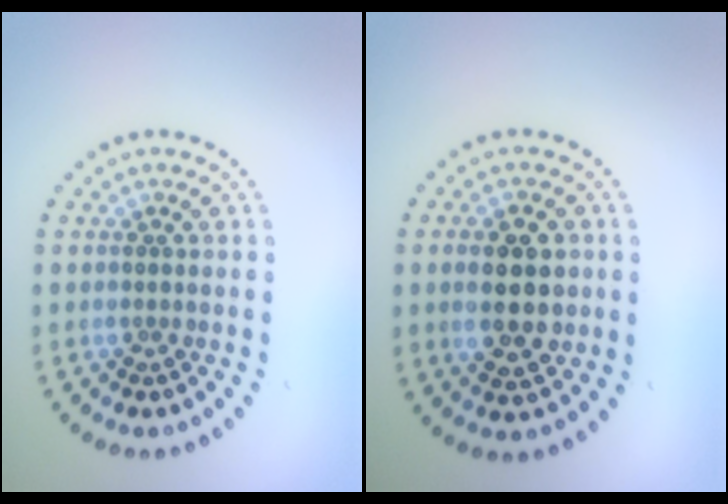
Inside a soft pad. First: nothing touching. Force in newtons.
{"total": 5.0, "press": 5.0, "slide": 0.3}